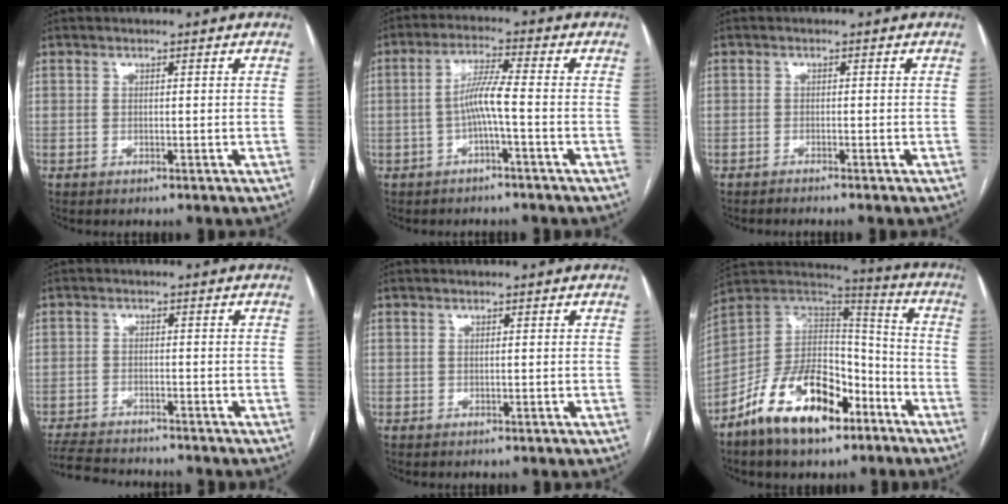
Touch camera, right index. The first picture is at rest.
{"total": 5.1, "force": [-1.4, -0.2, 4.9], "torque": [-0.097, 0.013, -0.026]}
{"total": 2.1, "force": [-1.9, -0.3, 0.8], "torque": [-0.008, 0.002, -0.025]}
{"total": 9.4, "force": [-8.7, 2.2, 2.9], "torque": [-0.051, -0.005, -0.137]}
{"total": 0.0}
{"total": 18.3, "force": [-10.6, 8.8, 12.1], "torque": [-0.225, 0.023, -0.186]}